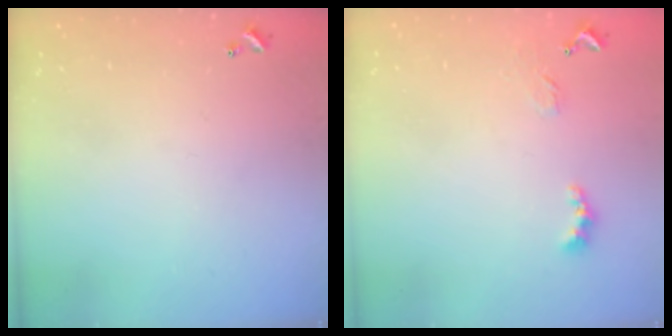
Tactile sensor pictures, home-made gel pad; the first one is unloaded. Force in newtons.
{"total": 1.6, "press": 1.5, "slide": 0.5}